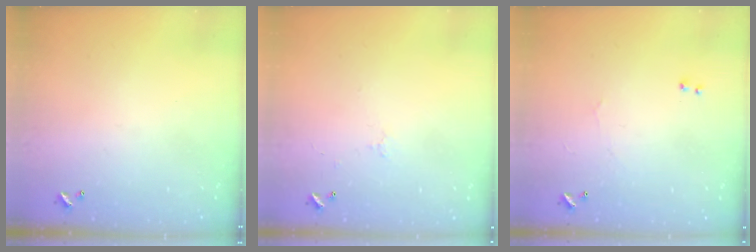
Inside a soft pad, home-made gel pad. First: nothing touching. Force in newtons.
{"total": 0.7, "press": 0.2, "slide": 0.6}
{"total": 1.0, "press": 0.5, "slide": 0.8}